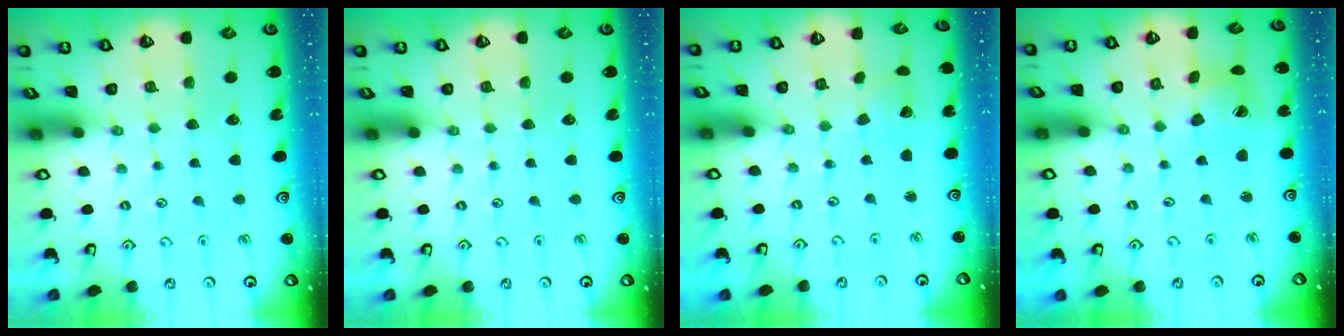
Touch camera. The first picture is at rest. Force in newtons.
{"total": 0.0}
{"total": 2.0, "press": 2.0, "slide": 0.3}
{"total": 9.0, "press": 8.9, "slide": 0.8}